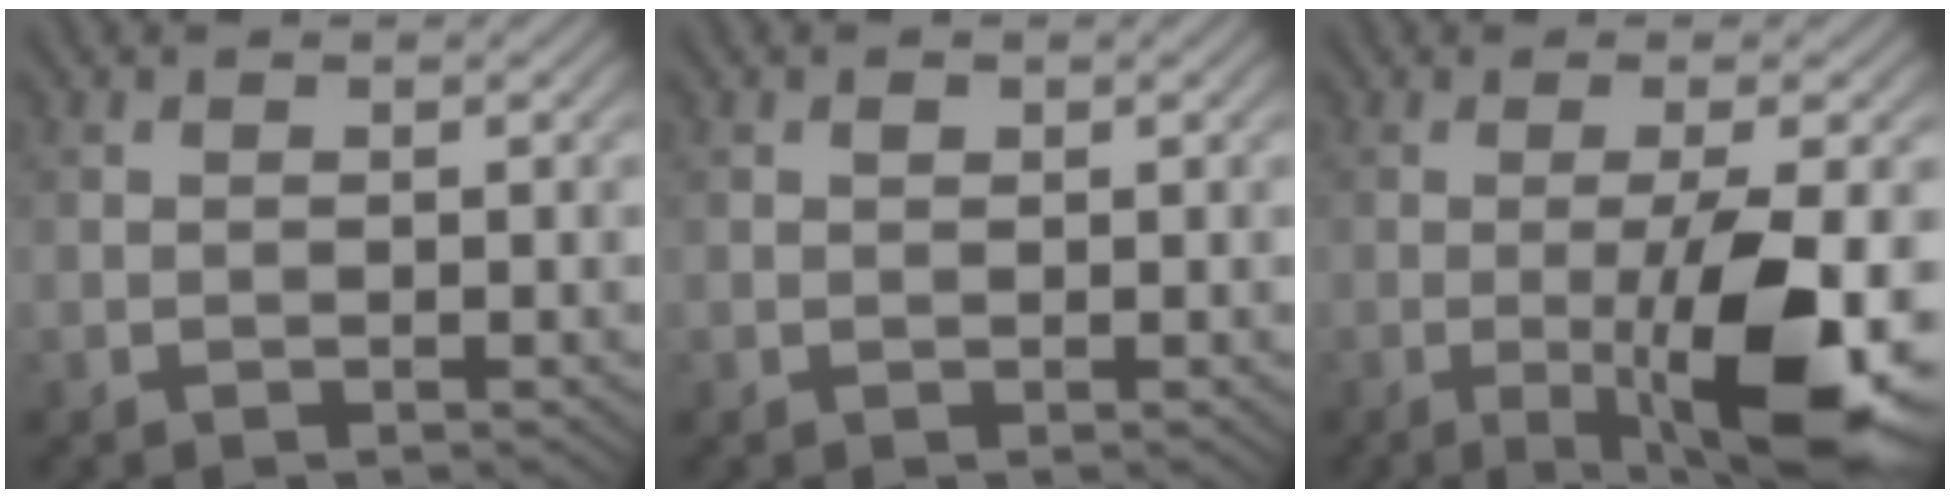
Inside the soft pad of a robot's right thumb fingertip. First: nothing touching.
{"total": 0.5, "force": [0.3, 0.4, 0.2], "torque": [-0.003, -0.001, 0.004]}
{"total": 11.3, "force": [-2.9, 2.1, 10.7], "torque": [-0.164, -0.001, -0.046]}